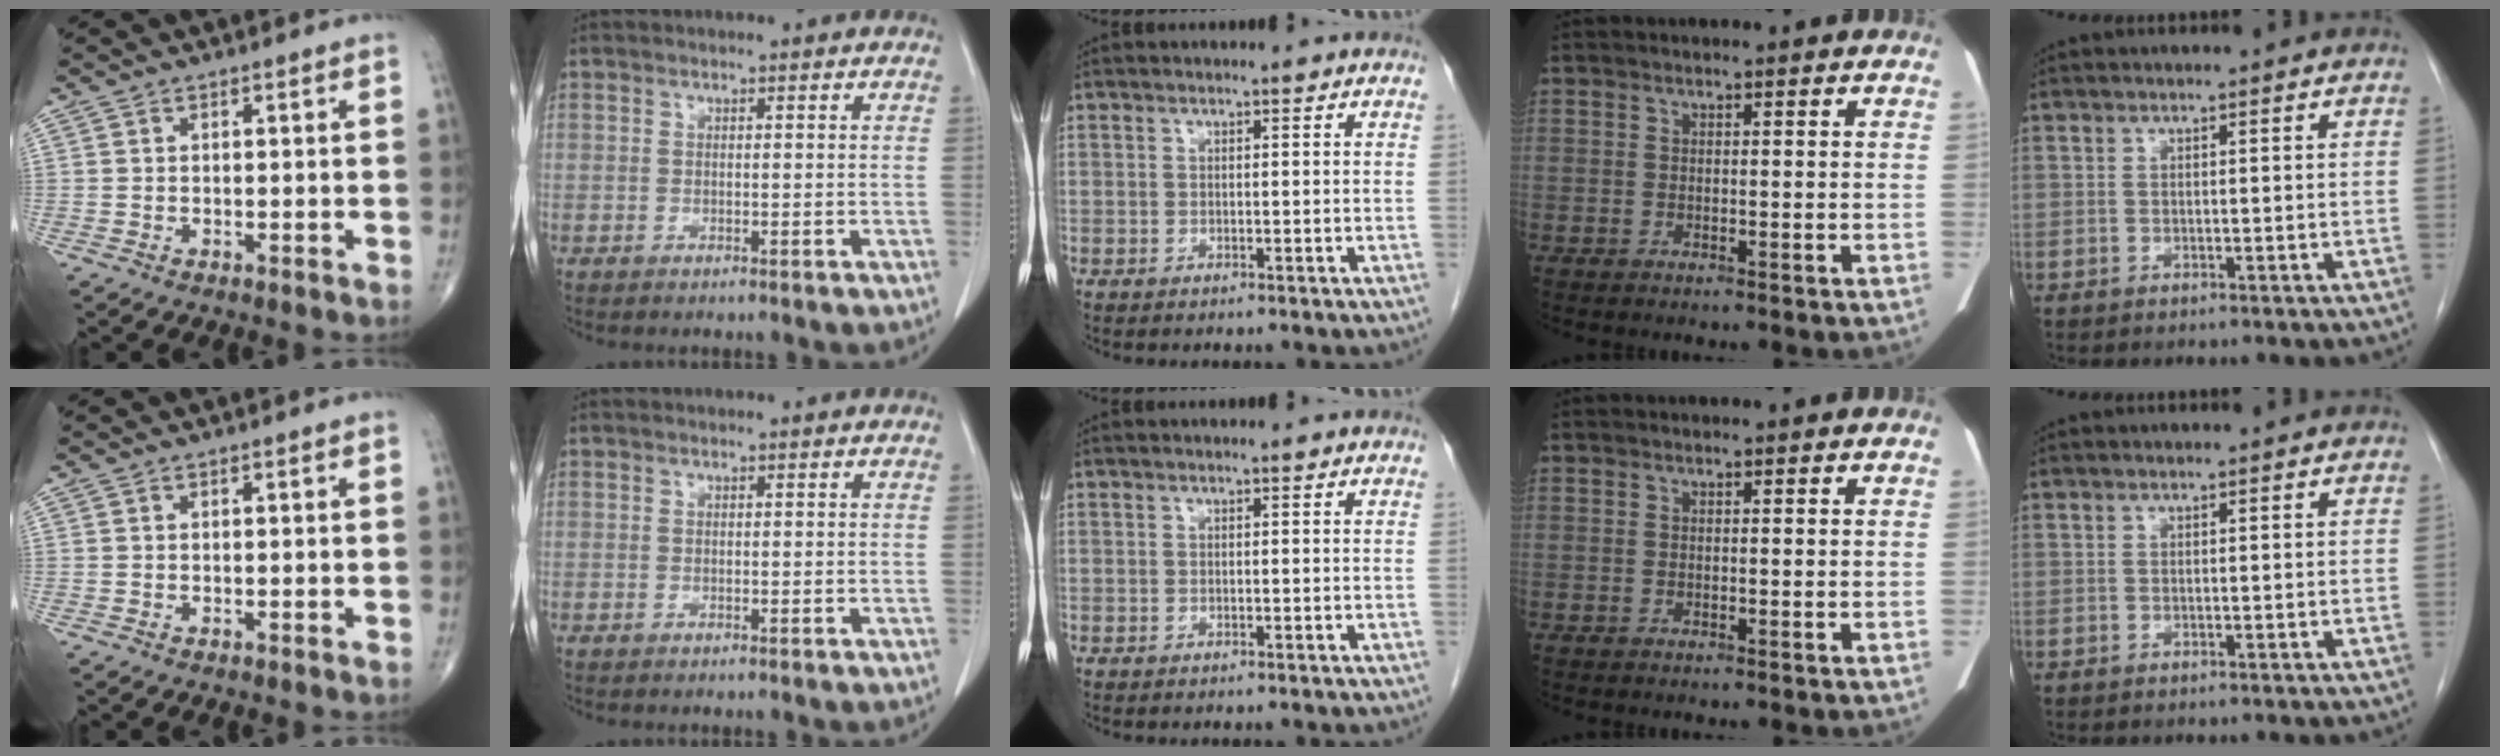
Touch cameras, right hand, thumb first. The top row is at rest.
{}